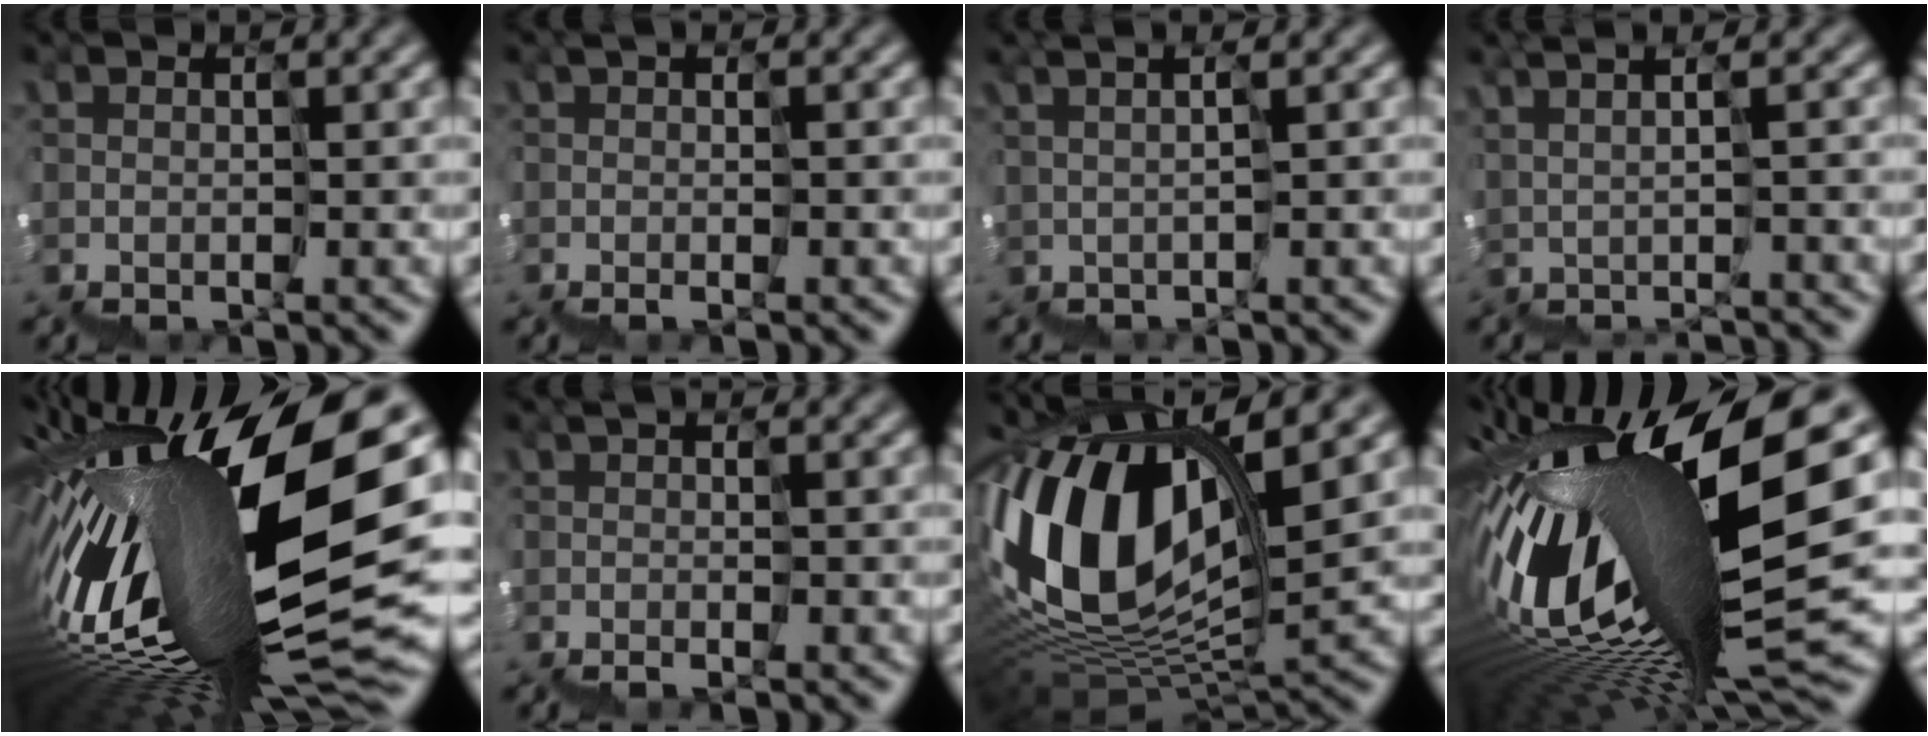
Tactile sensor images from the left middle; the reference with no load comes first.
{"total": 0.5, "force": [0.4, -0.3, 0.2], "torque": [0.003, 0.008, 0.014]}
{"total": 2.1, "force": [1.8, -1.0, 0.0], "torque": [0.004, 0.010, 0.029]}
{"total": 2.5, "force": [1.2, 0.2, 2.2], "torque": [-0.009, 0.031, 0.051]}
{"total": 16.4, "force": [1.4, 5.2, 15.5], "torque": [-0.314, 0.002, 0.024]}
{"total": 0.6, "force": [0.2, -0.5, -0.2], "torque": [0.009, 0.005, 0.009]}
{"total": 11.4, "force": [5.5, 5.8, 8.1], "torque": [-0.203, 0.019, 0.090]}
{"total": 15.5, "force": [1.6, 5.0, 14.6], "torque": [-0.302, 0.019, 0.021]}